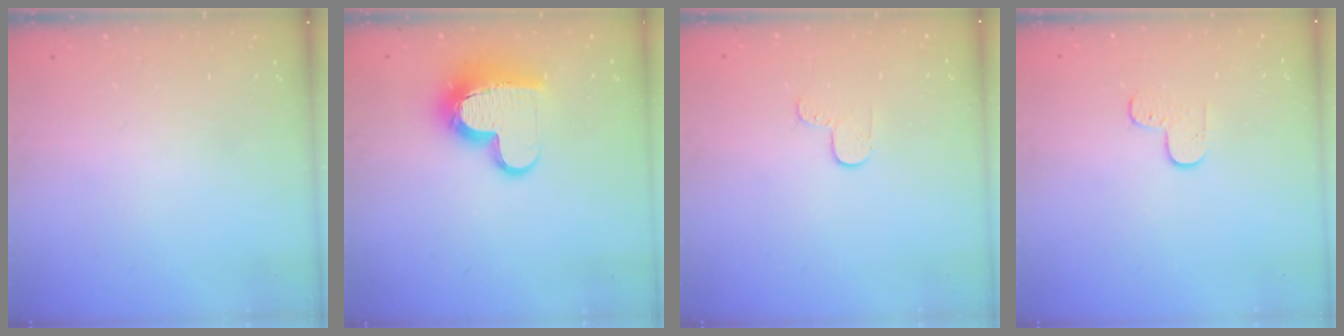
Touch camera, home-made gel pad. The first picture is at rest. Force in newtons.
{"total": 12.7, "press": 12.7, "slide": 1.4}
{"total": 3.7, "press": 3.6, "slide": 0.3}
{"total": 5.5, "press": 5.5, "slide": 0.5}